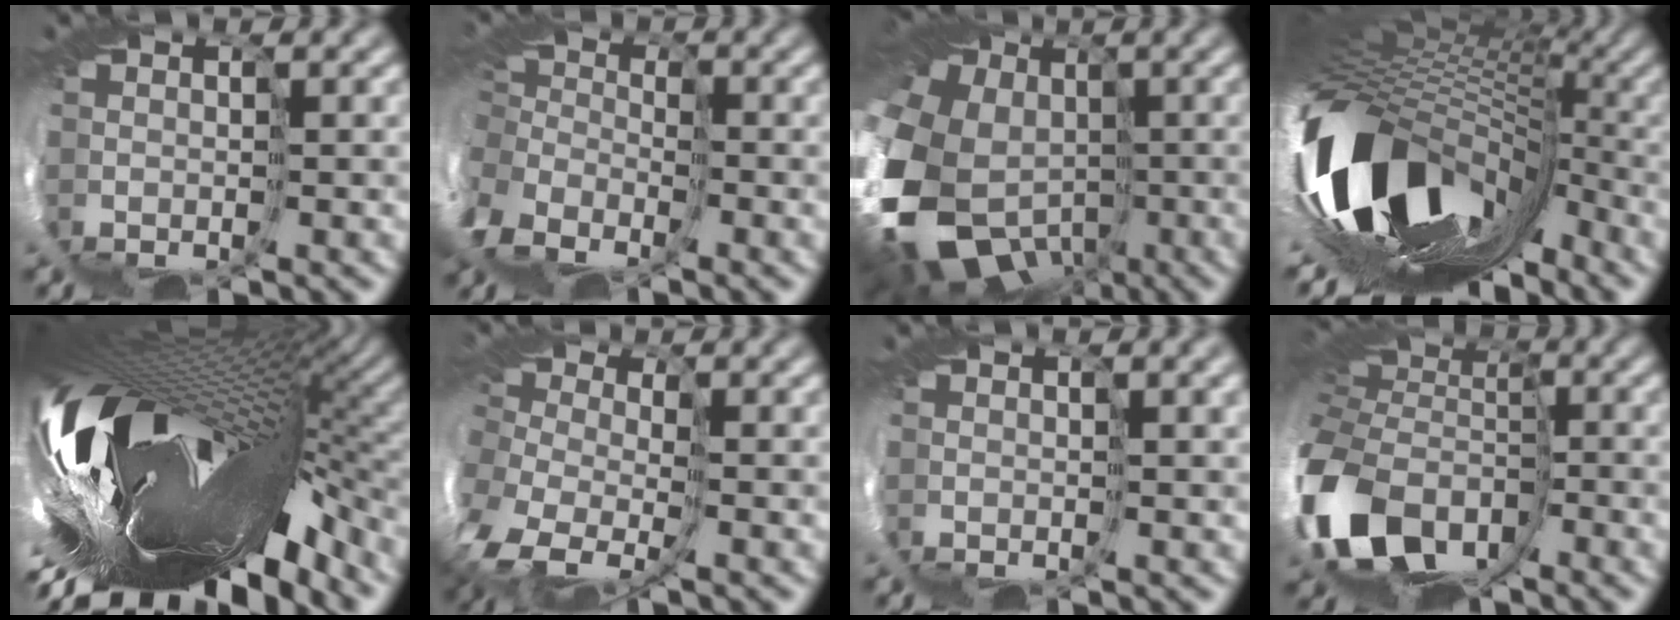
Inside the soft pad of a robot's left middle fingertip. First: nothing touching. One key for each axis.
{"total": 10.2, "fx": -6.1, "fy": 7.0, "fz": 4.2, "tx": -0.133, "ty": -0.033, "tz": -0.073}
{"total": 18.5, "fx": -4.0, "fy": 15.5, "fz": 9.3, "tx": -0.219, "ty": -0.025, "tz": -0.107}
{"total": 13.7, "fx": -4.5, "fy": 8.4, "fz": 9.9, "tx": -0.205, "ty": -0.045, "tz": -0.070}
{"total": 15.1, "fx": -3.7, "fy": 5.9, "fz": 13.4, "tx": -0.224, "ty": -0.034, "tz": -0.064}
{"total": 7.7, "fx": -2.7, "fy": 4.9, "fz": 5.3, "tx": -0.136, "ty": -0.024, "tz": -0.034}
{"total": 2.7, "fx": 1.2, "fy": 0.7, "fz": 2.3, "tx": -0.040, "ty": 0.007, "tz": 0.016}
{"total": 13.1, "fx": -4.2, "fy": 9.4, "fz": 8.1, "tx": -0.231, "ty": -0.035, "tz": -0.066}